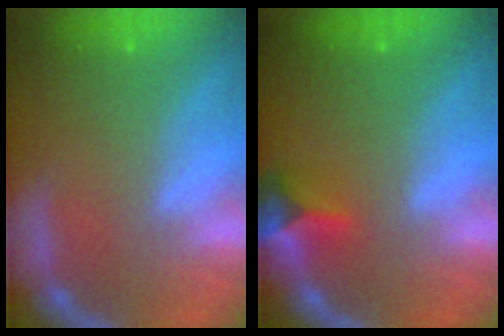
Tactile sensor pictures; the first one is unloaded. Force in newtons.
{"total": 2.9}